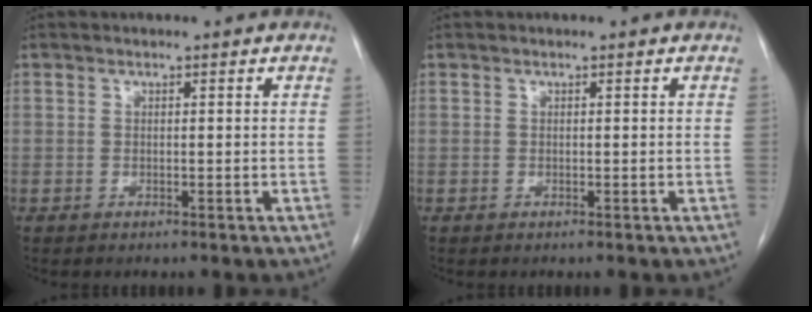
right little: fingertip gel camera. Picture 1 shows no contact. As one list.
[{"total": 0.0}]